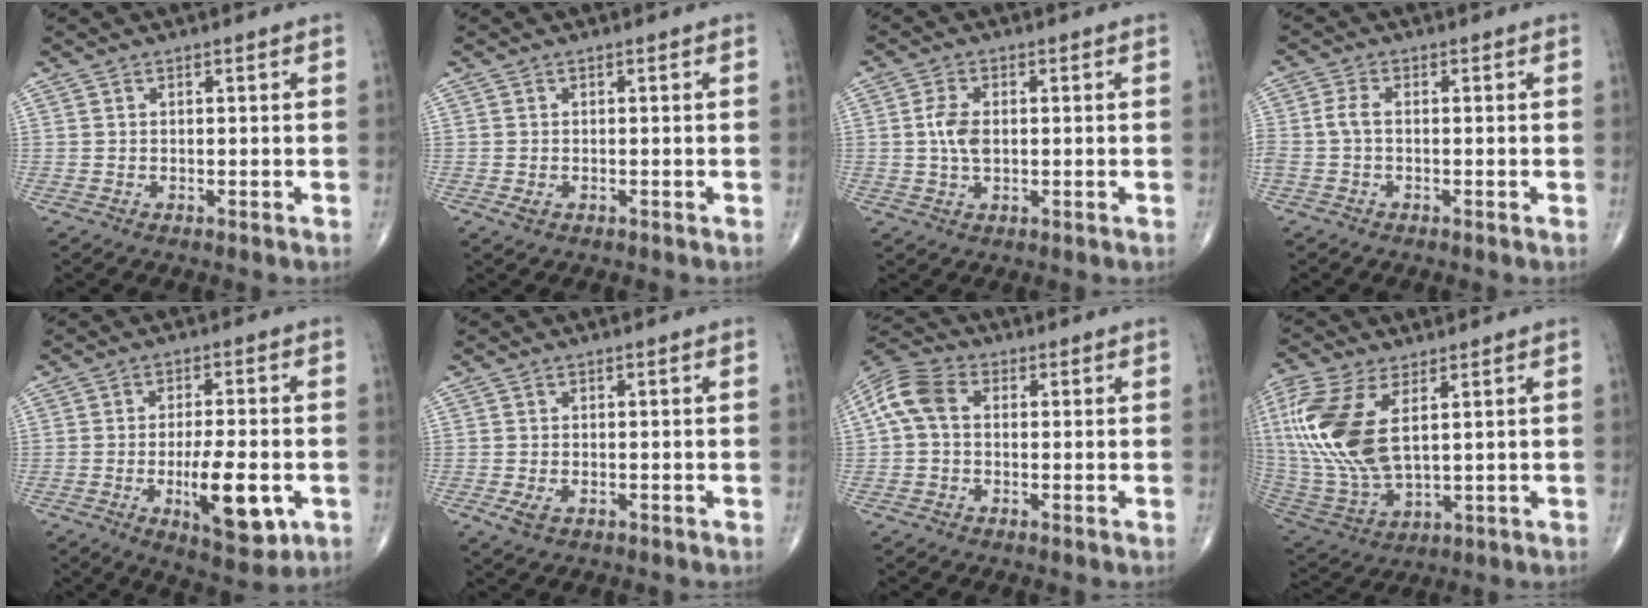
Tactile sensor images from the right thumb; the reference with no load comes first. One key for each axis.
{"total": 1.3, "fx": -0.4, "fy": 0.8, "fz": 0.9, "tx": -0.018, "ty": 0.001, "tz": -0.004}
{"total": 4.5, "fx": 0.2, "fy": 2.6, "fz": 3.7, "tx": -0.080, "ty": 0.002, "tz": 0.002}
{"total": 3.0, "fx": -0.5, "fy": 1.5, "fz": 2.5, "tx": -0.068, "ty": 0.004, "tz": -0.016}
{"total": 11.9, "fx": -3.3, "fy": 4.2, "fz": 10.7, "tx": -0.155, "ty": -0.004, "tz": -0.043}
{"total": 2.3, "fx": -0.8, "fy": 1.3, "fz": 1.8, "tx": -0.037, "ty": -0.003, "tz": -0.013}
{"total": 7.7, "fx": 0.6, "fy": 5.4, "fz": 5.5, "tx": -0.115, "ty": 0.025, "tz": 0.001}
{"total": 18.4, "fx": 4.6, "fy": 9.0, "fz": 15.3, "tx": -0.356, "ty": -0.019, "tz": 0.095}